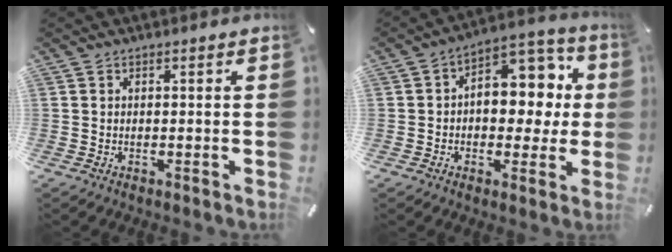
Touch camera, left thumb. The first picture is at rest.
{"total": 11.2, "force": [1.8, 8.4, 7.2], "torque": [-0.077, -0.021, 0.032]}